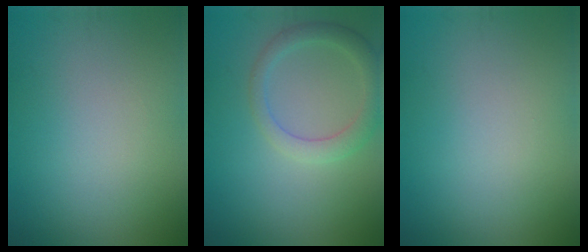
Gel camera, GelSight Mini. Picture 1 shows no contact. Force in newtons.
{"total": 3.0, "press": 2.9, "slide": 0.3}
{"total": 0.0}